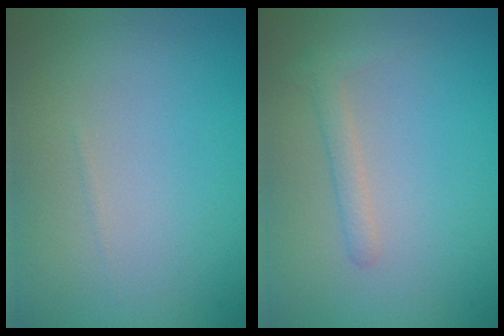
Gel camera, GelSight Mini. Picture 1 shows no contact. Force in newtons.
{"total": 1.3, "press": 1.3, "slide": 0.1}